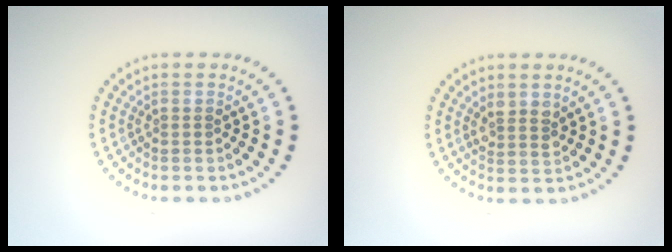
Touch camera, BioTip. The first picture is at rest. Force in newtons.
{"total": 1.8, "press": 1.5, "slide": 0.9}